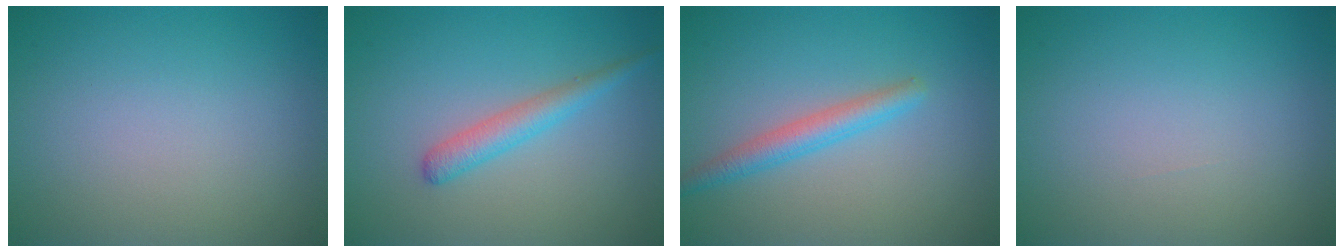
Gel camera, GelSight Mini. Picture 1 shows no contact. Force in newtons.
{"total": 2.3, "press": 2.3, "slide": 0.1}
{"total": 2.5, "press": 2.5, "slide": 0.2}
{"total": 0.0}